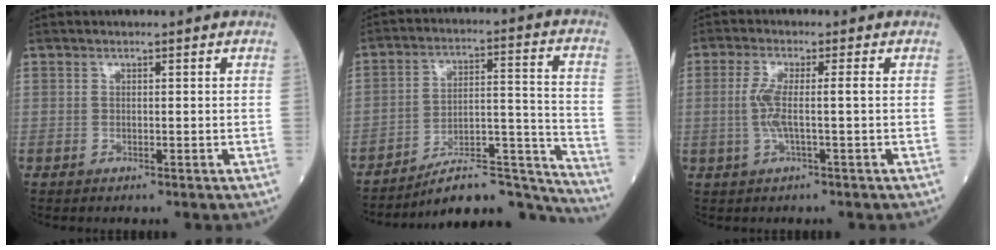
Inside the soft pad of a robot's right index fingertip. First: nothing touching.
{"total": 16.0, "force": [-15.3, 1.3, 4.3], "torque": [-0.040, 0.058, -0.234]}
{"total": 4.2, "force": [-0.2, 0.2, 4.1], "torque": [-0.099, 0.006, -0.004]}